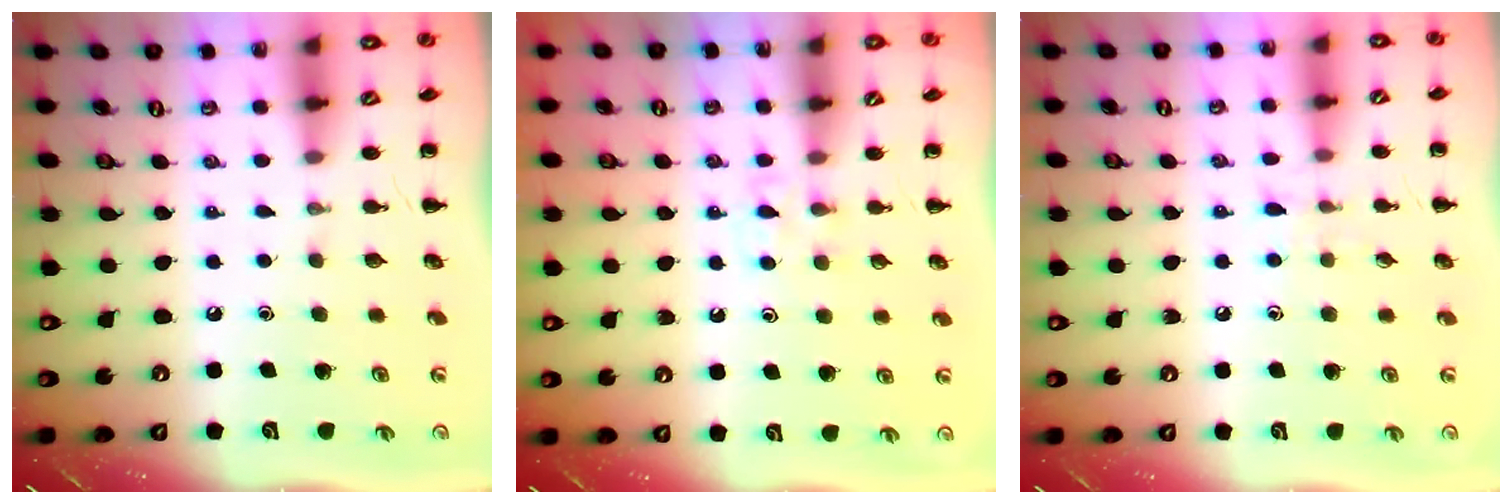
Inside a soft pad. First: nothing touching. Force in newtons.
{"total": 3.8, "press": 3.5, "slide": 1.4}
{"total": 6.0, "press": 5.6, "slide": 2.1}